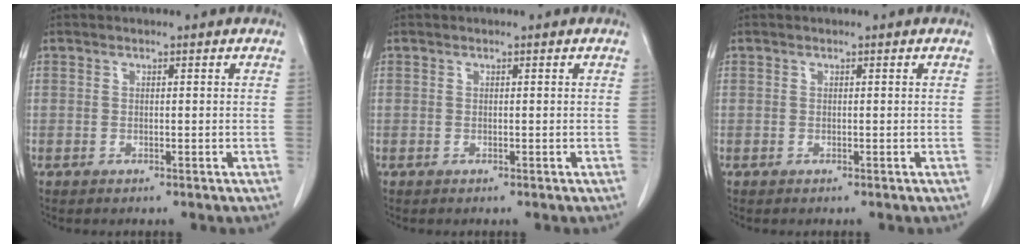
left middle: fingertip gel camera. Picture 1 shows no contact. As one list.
[{"total": 0.0}, {"total": 0.0}]